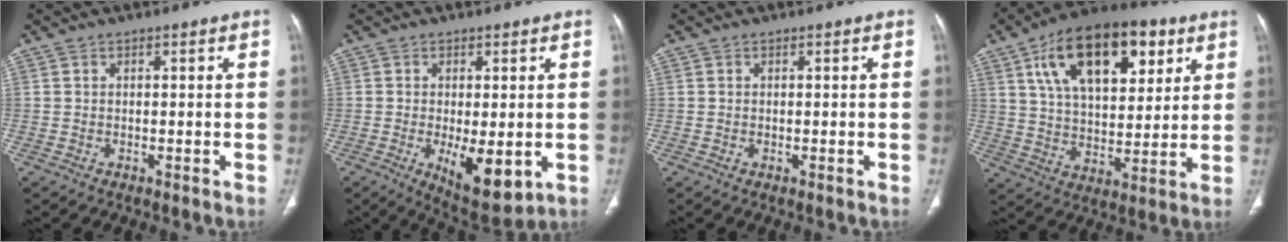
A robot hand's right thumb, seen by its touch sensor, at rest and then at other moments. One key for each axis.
{"total": 9.6, "fx": -2.1, "fy": 3.9, "fz": 8.5, "tx": -0.121, "ty": -0.023, "tz": -0.021}
{"total": 0.0}
{"total": 22.3, "fx": 9.6, "fy": 11.8, "fz": 16.2, "tx": -0.231, "ty": -0.014, "tz": 0.160}